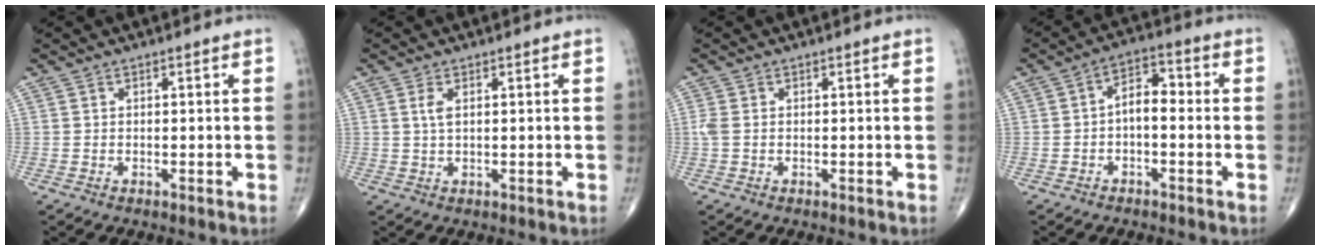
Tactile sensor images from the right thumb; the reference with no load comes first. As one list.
[{"total": 2.1, "force": [0.7, 0.8, 1.9], "torque": [-0.042, 0.002, 0.017]}, {"total": 1.5, "force": [0.0, 0.9, 1.1], "torque": [-0.036, 0.003, -0.002]}, {"total": 5.7, "force": [-0.8, 3.1, 4.7], "torque": [-0.062, 0.031, -0.023]}]